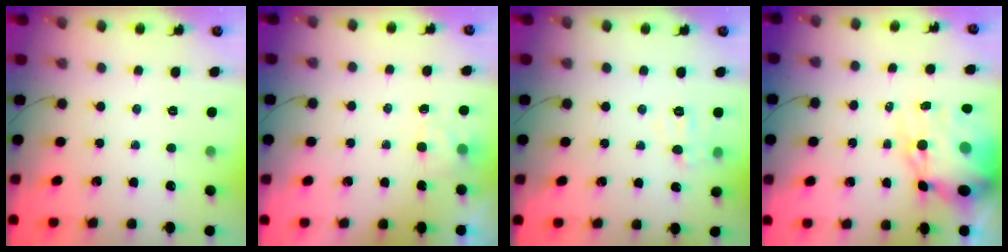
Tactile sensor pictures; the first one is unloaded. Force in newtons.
{"total": 2.0, "press": 1.4, "slide": 1.3}
{"total": 5.4, "press": 5.2, "slide": 1.3}
{"total": 15.6, "press": 15.1, "slide": 3.9}